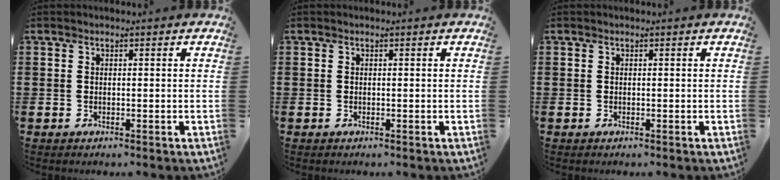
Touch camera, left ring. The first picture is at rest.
{"total": 0.0}
{"total": 0.0}